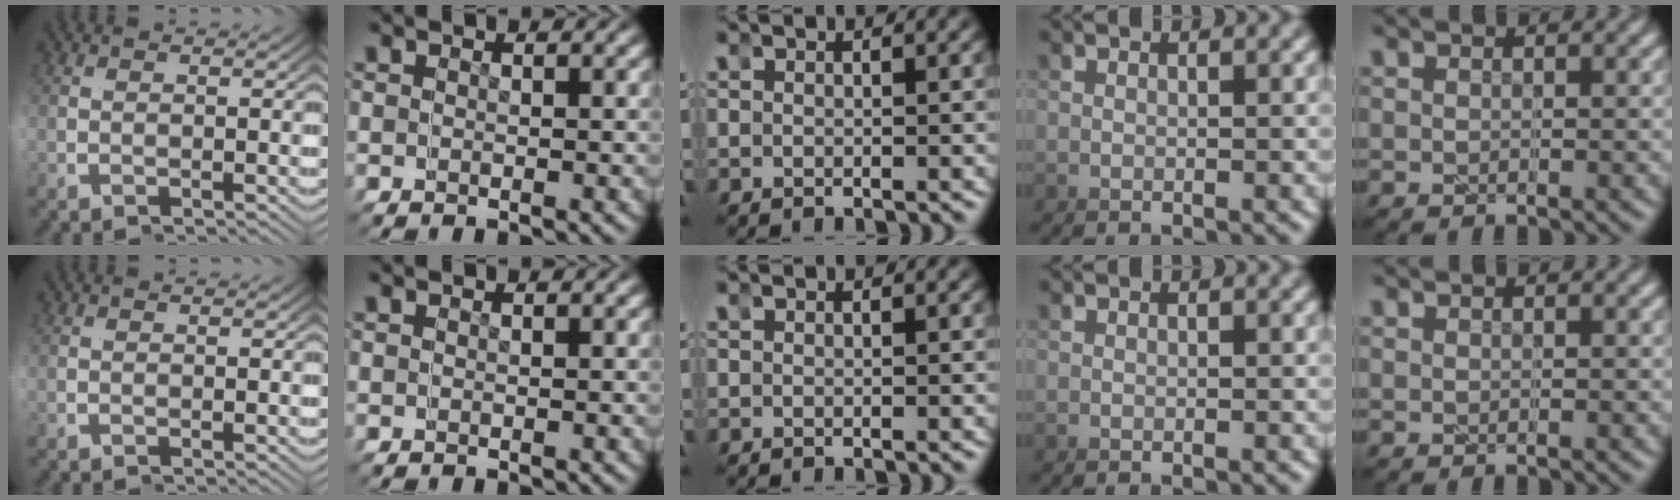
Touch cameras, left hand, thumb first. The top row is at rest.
{}